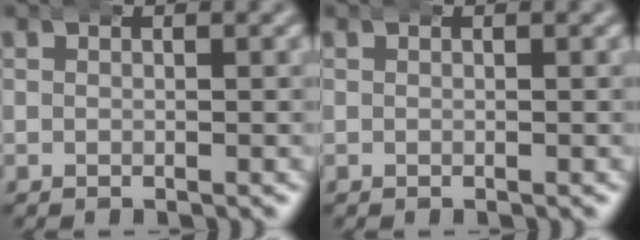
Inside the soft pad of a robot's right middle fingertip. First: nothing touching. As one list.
[{"total": 0.0}]